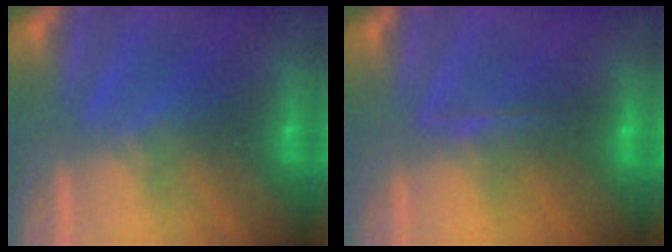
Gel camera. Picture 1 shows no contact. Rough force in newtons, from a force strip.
{"total": 1.9}